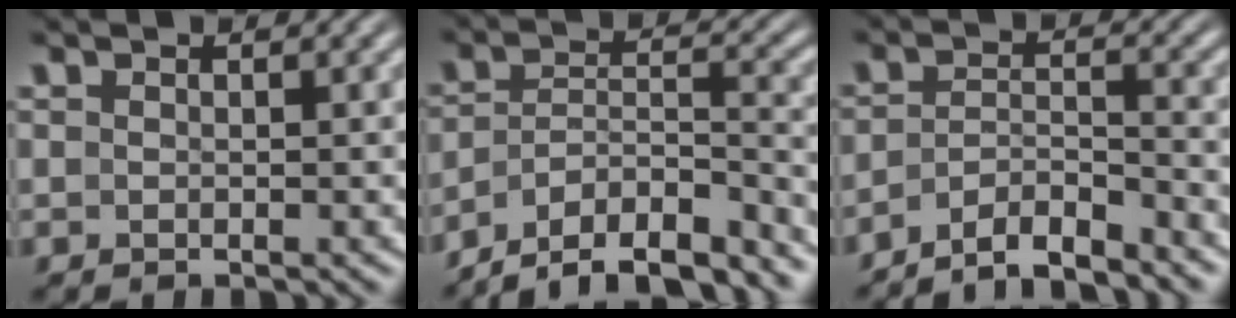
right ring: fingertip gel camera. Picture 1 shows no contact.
{"total": 11.7, "force": [-8.9, 6.6, 3.5], "torque": [-0.072, -0.036, -0.145]}
{"total": 5.9, "force": [-4.8, 2.6, 2.1], "torque": [-0.045, -0.024, -0.076]}